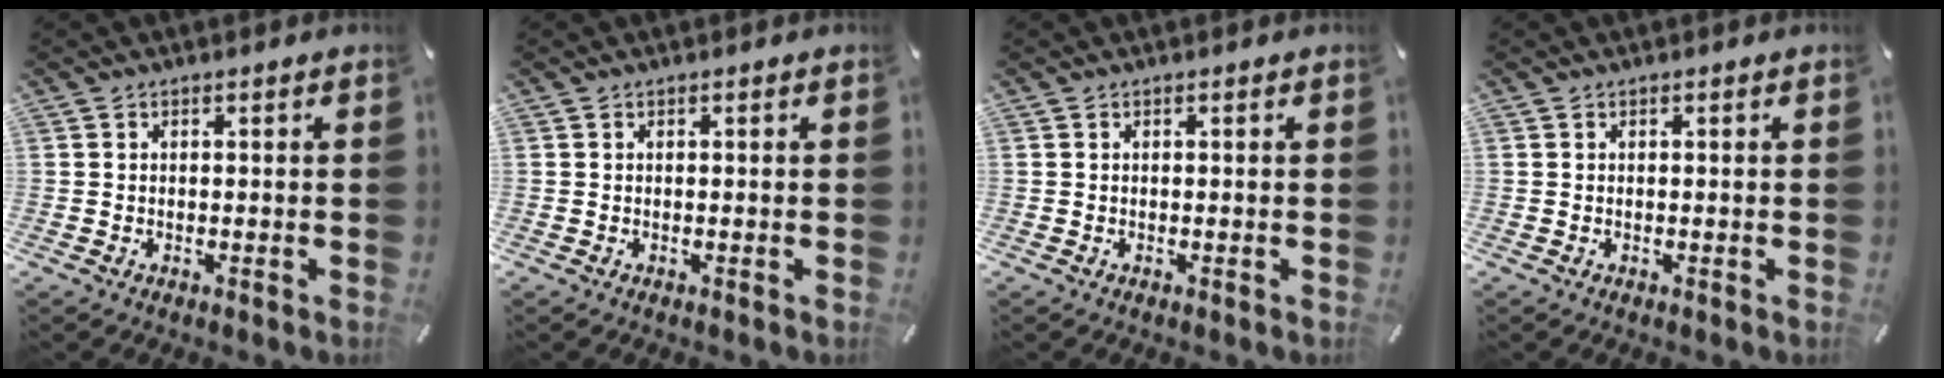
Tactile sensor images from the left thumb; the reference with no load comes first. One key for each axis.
{"total": 0.0}
{"total": 0.0}
{"total": 0.0}